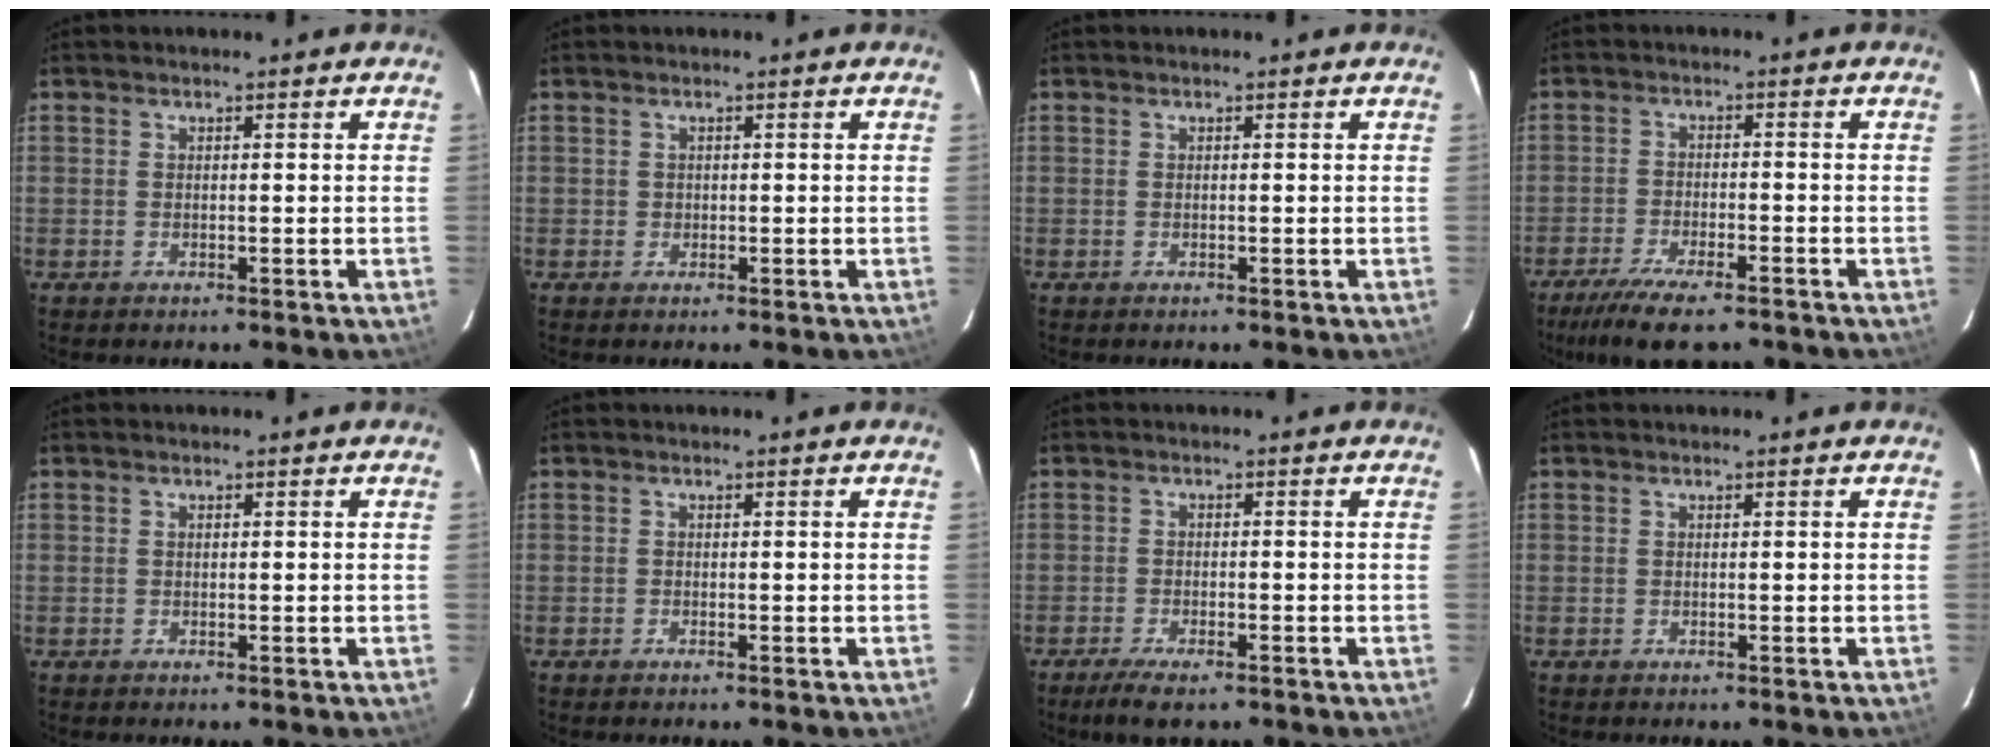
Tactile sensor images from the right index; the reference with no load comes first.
{"total": 0.8, "force": [0.0, 0.8, 0.0], "torque": [0.003, 0.001, 0.000]}
{"total": 0.0}
{"total": 10.7, "force": [-8.4, 2.7, 6.1], "torque": [-0.139, -0.027, -0.144]}
{"total": 0.0}
{"total": 0.0}
{"total": 5.5, "force": [-4.1, 1.4, 3.4], "torque": [-0.081, -0.014, -0.072]}
{"total": 0.0}